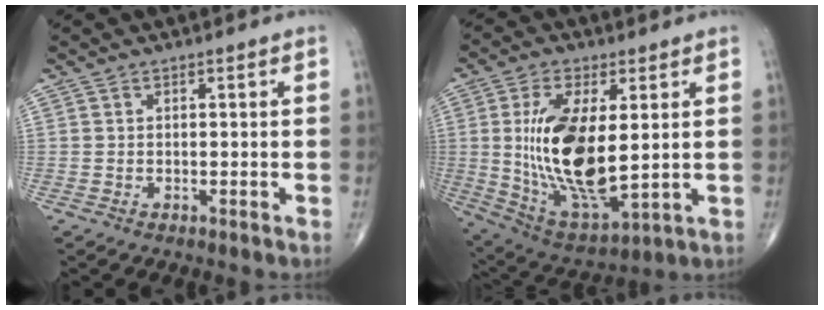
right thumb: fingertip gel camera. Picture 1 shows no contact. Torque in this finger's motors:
{"motor_torque": [1.90, 3.11, 1.93, -0.03, 0.22]}